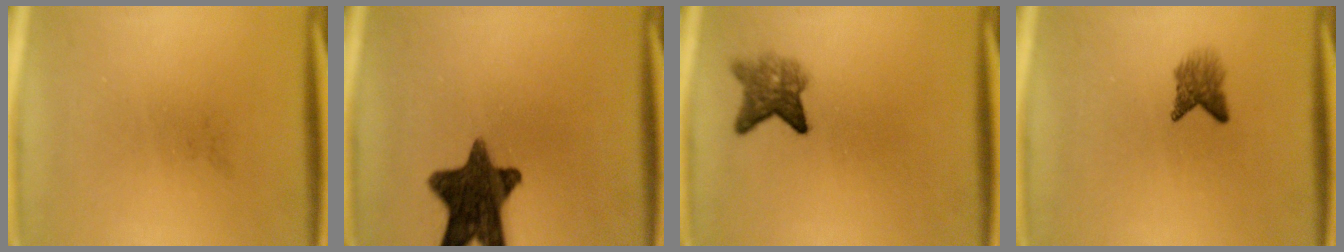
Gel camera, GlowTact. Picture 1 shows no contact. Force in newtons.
{"total": 13.4}
{"total": 4.1}
{"total": 2.8}